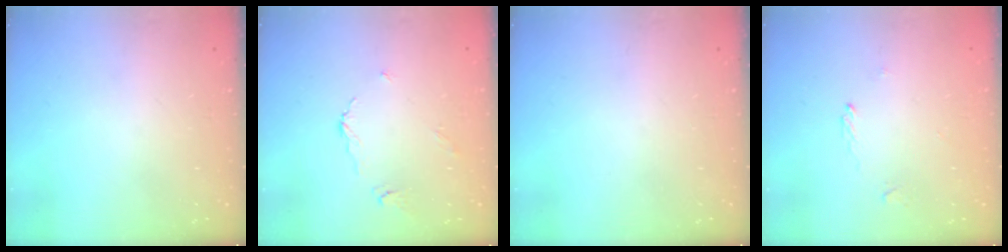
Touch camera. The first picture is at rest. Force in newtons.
{"total": 4.2, "press": 4.1, "slide": 0.5}
{"total": 0.0}
{"total": 1.9, "press": 1.9, "slide": 0.5}